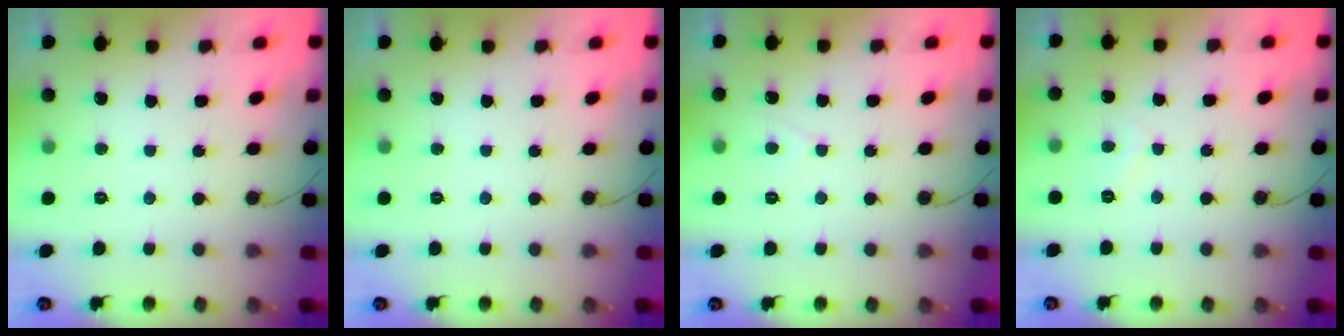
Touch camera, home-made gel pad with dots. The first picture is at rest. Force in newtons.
{"total": 0.0}
{"total": 2.6, "press": 2.6, "slide": 0.3}
{"total": 1.9, "press": 1.8, "slide": 0.5}